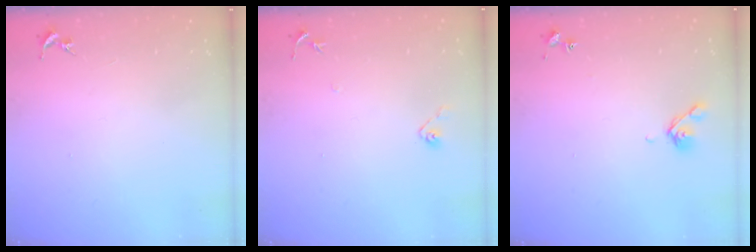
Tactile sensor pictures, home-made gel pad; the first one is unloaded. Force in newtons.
{"total": 4.1, "press": 4.0, "slide": 1.0}
{"total": 5.6, "press": 5.6, "slide": 0.8}